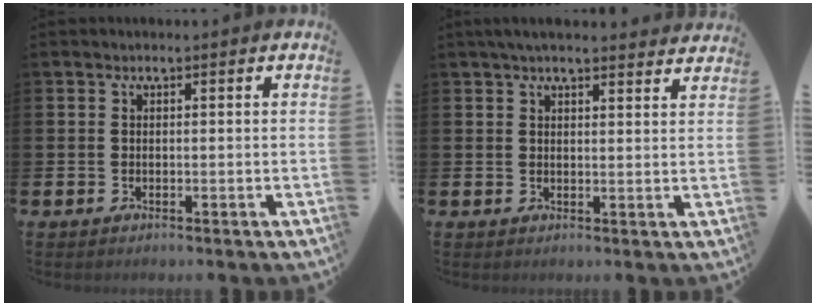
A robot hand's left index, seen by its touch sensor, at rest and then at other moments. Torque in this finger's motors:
{"motor_torque": [1.04, -1.10, 0.32, 0.10]}